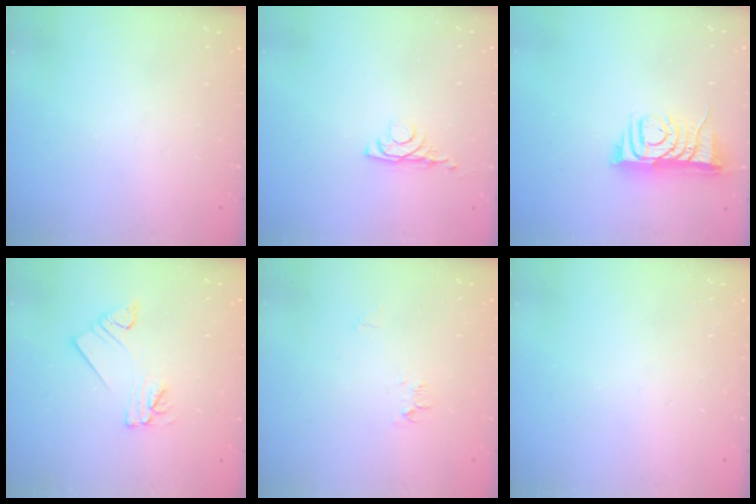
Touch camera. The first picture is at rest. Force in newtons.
{"total": 4.0, "press": 3.9, "slide": 0.6}
{"total": 8.0, "press": 8.0, "slide": 0.4}
{"total": 5.4, "press": 5.4, "slide": 0.6}
{"total": 6.0, "press": 5.9, "slide": 0.6}
{"total": 0.0}